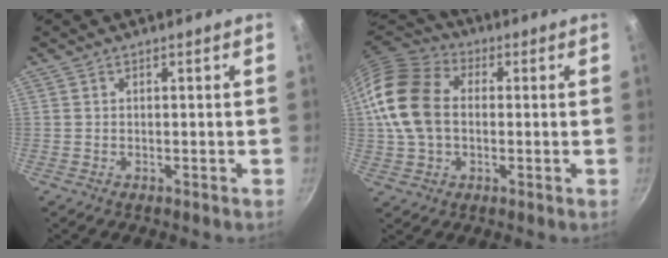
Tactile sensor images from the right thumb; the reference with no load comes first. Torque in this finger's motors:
{"motor_torque": [-0.80, 1.60, 1.70, 0.03, 0.52]}